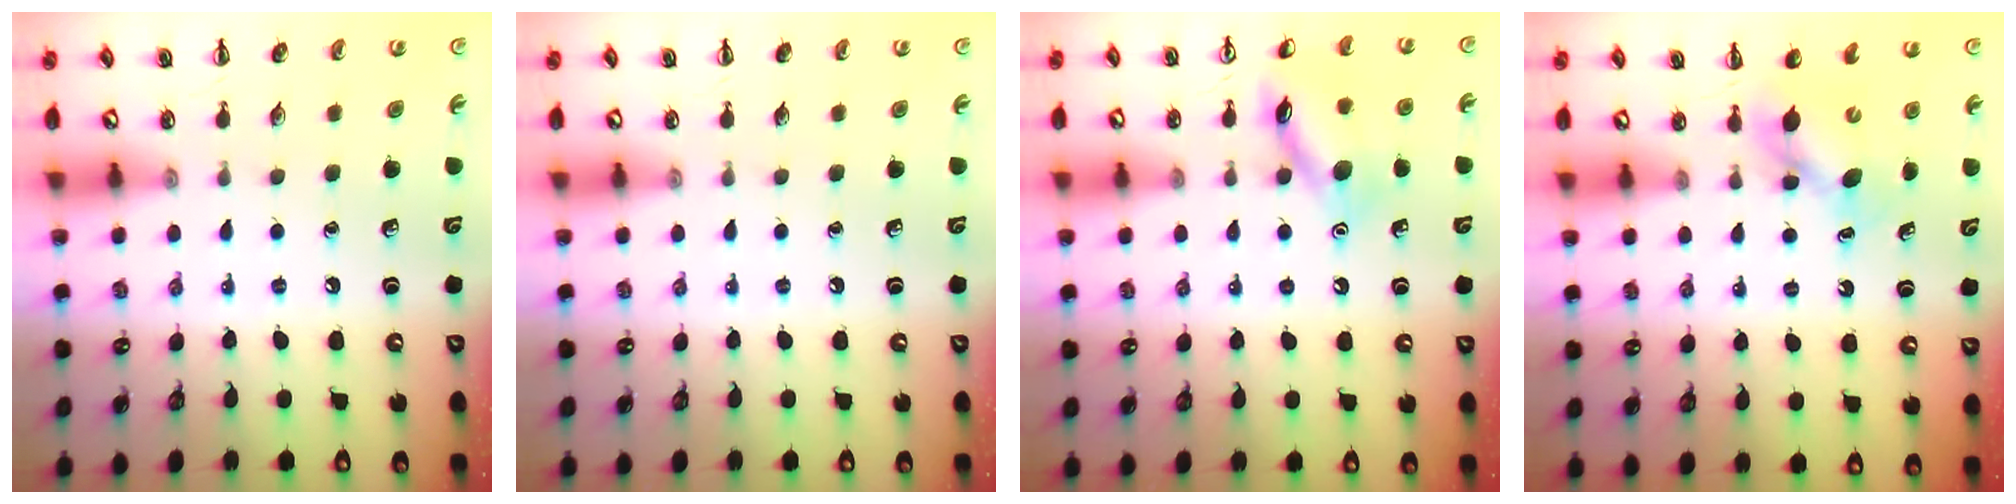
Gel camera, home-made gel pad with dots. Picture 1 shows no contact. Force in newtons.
{"total": 0.0}
{"total": 11.9, "press": 11.8, "slide": 0.9}
{"total": 5.7, "press": 5.6, "slide": 0.8}